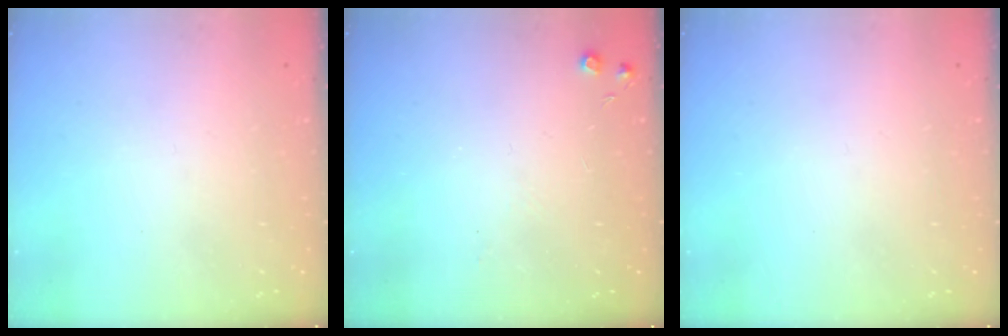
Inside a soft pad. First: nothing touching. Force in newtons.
{"total": 4.7, "press": 4.6, "slide": 0.7}
{"total": 0.0}